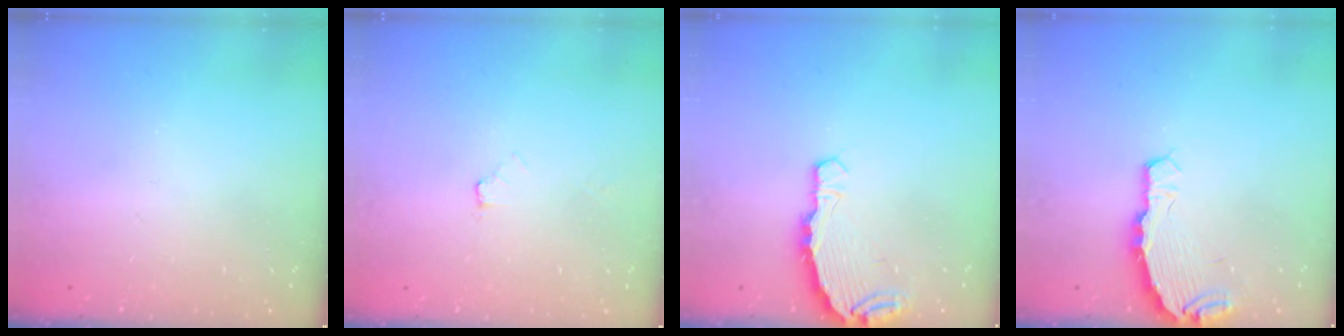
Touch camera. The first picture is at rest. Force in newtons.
{"total": 3.9, "press": 2.3, "slide": 3.1}
{"total": 5.3, "press": 5.3, "slide": 0.5}
{"total": 4.3, "press": 4.3, "slide": 0.3}